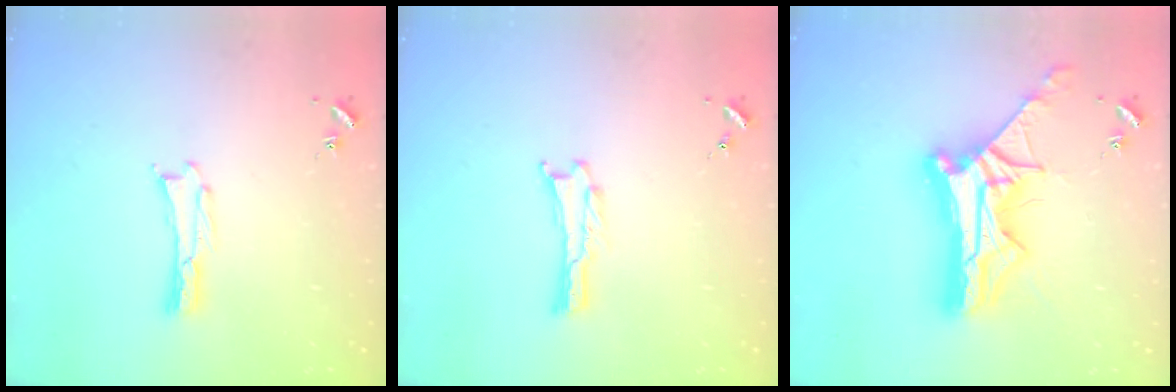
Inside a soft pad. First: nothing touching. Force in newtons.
{"total": 0.0}
{"total": 14.8, "press": 14.7, "slide": 1.4}